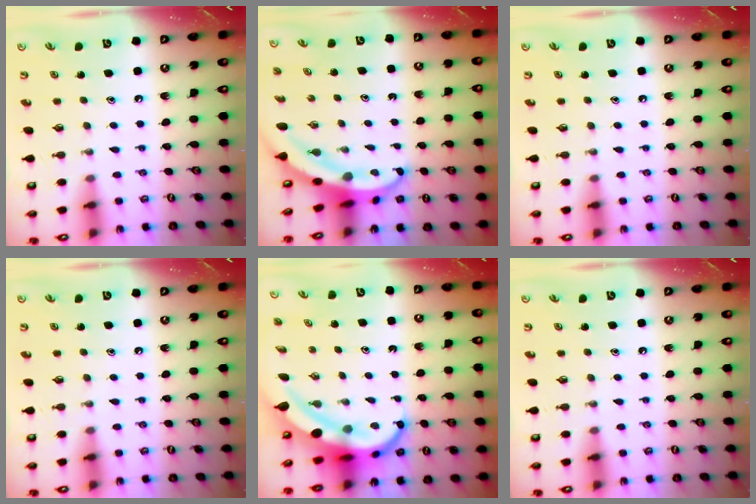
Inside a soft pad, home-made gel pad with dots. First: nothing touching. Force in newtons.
{"total": 4.9, "press": 4.8, "slide": 0.6}
{"total": 0.0}
{"total": 0.0}
{"total": 9.5, "press": 9.4, "slide": 1.5}
{"total": 0.0}